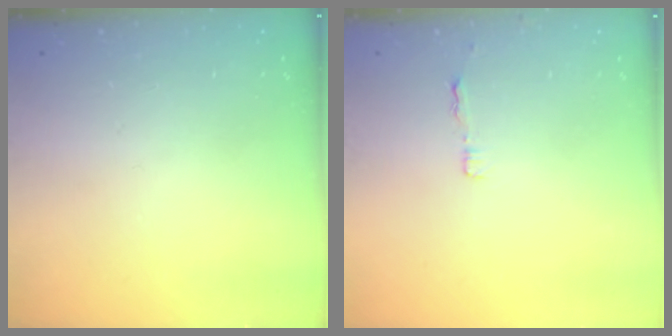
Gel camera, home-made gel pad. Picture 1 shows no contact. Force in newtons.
{"total": 2.9, "press": 2.9, "slide": 0.4}